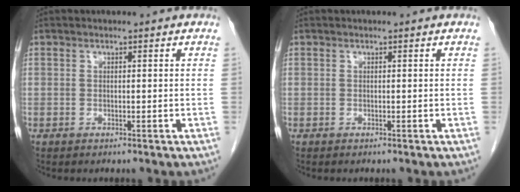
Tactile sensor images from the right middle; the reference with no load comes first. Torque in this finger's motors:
{"motor_torque": [0.12, 0.16, -0.01, 0.01]}